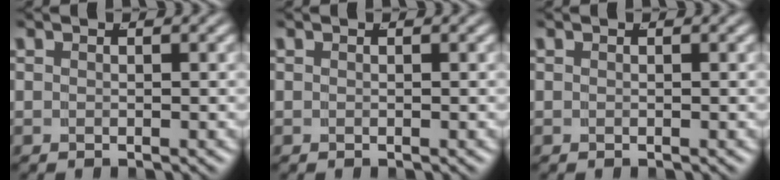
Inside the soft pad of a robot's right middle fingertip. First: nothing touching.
{"total": 0.0}
{"total": 0.0}